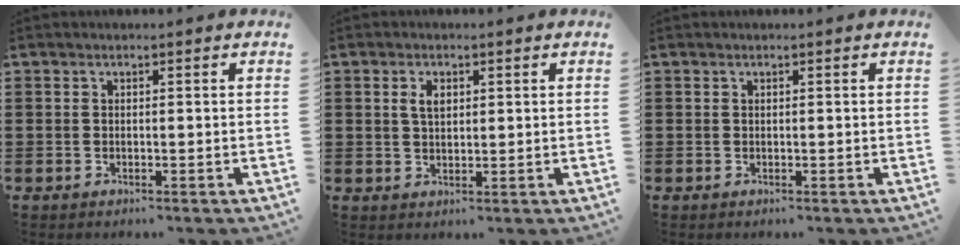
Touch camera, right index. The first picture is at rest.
{"total": 2.6, "force": [0.8, 1.4, 2.0], "torque": [-0.045, 0.006, 0.013]}
{"total": 0.0}